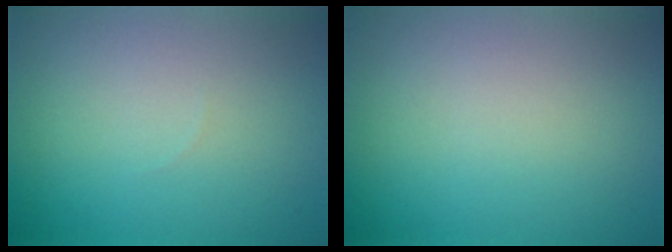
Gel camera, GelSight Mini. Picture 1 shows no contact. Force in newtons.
{"total": 0.0}